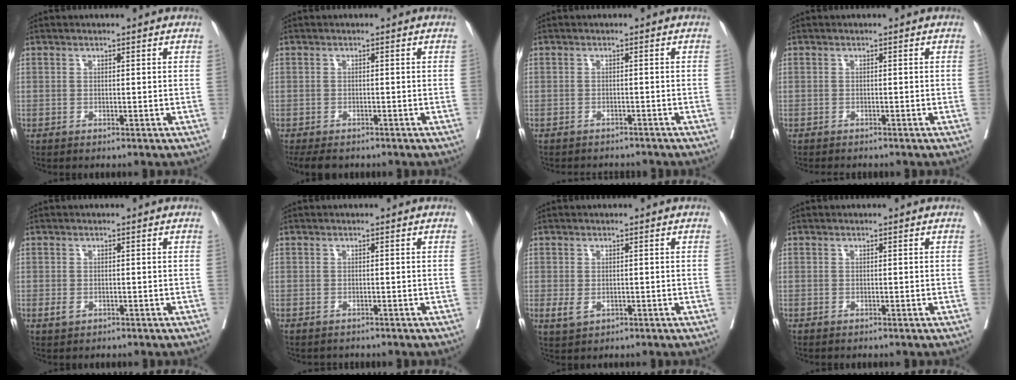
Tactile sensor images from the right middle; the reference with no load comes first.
{"total": 5.5, "force": [-4.5, 2.1, 2.3], "torque": [-0.029, -0.007, -0.067]}
{"total": 5.6, "force": [-5.3, 1.6, 1.1], "torque": [-0.009, -0.001, -0.062]}
{"total": 2.6, "force": [-2.3, 0.7, 0.9], "torque": [-0.014, -0.006, -0.030]}
{"total": 1.3, "force": [-0.5, 0.9, 0.9], "torque": [-0.017, -0.001, -0.004]}
{"total": 0.8, "force": [-0.7, 0.4, 0.0], "torque": [-0.009, 0.000, -0.010]}
{"total": 2.4, "force": [-0.5, 1.6, 1.7], "torque": [-0.034, -0.004, 0.000]}
{"total": 0.0}